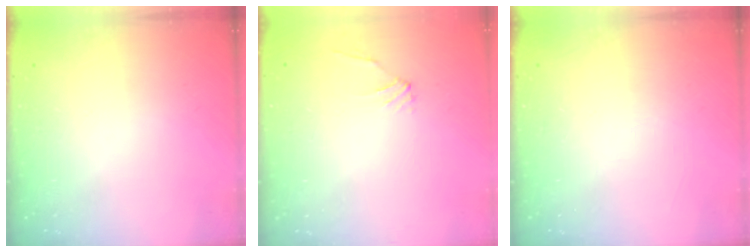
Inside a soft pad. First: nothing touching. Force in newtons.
{"total": 1.0, "press": 0.8, "slide": 0.6}
{"total": 0.0}